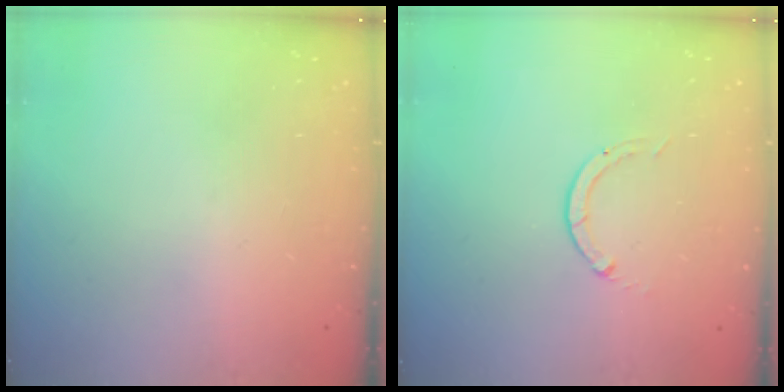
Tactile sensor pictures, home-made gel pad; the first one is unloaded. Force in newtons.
{"total": 0.0}